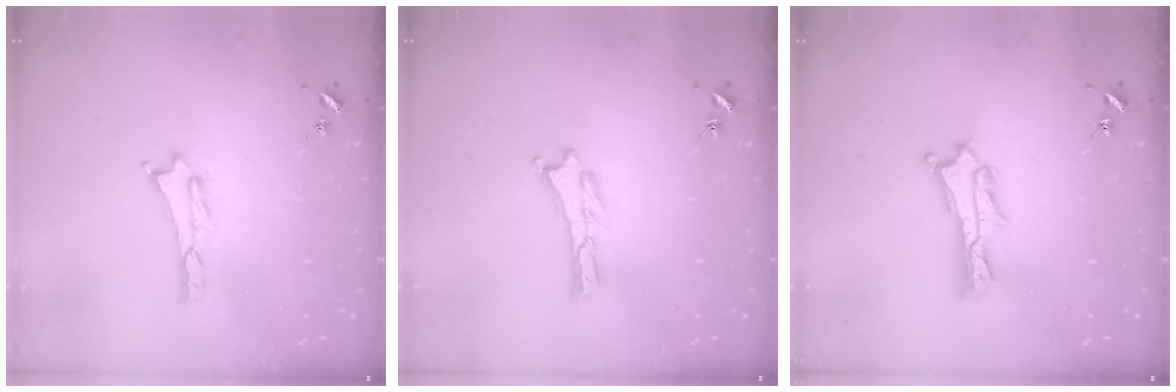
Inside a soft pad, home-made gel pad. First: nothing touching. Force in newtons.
{"total": 0.0}
{"total": 2.4, "press": 2.4, "slide": 0.3}